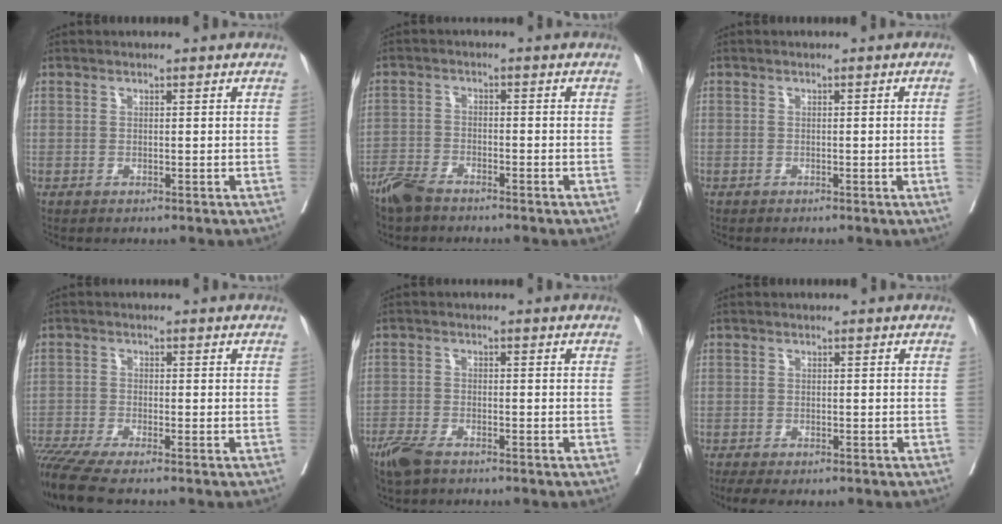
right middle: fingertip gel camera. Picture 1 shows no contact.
{"total": 4.7, "force": [-4.1, 1.2, 1.8], "torque": [-0.037, -0.009, -0.081]}
{"total": 0.9, "force": [-0.2, -0.3, 0.9], "torque": [-0.012, -0.002, -0.002]}
{"total": 7.1, "force": [-6.0, -0.5, 3.7], "torque": [-0.064, -0.018, -0.107]}
{"total": 4.8, "force": [-3.7, 1.5, 2.6], "torque": [-0.055, -0.009, -0.069]}
{"total": 4.2, "force": [-3.3, 1.5, 2.2], "torque": [-0.033, -0.012, -0.047]}